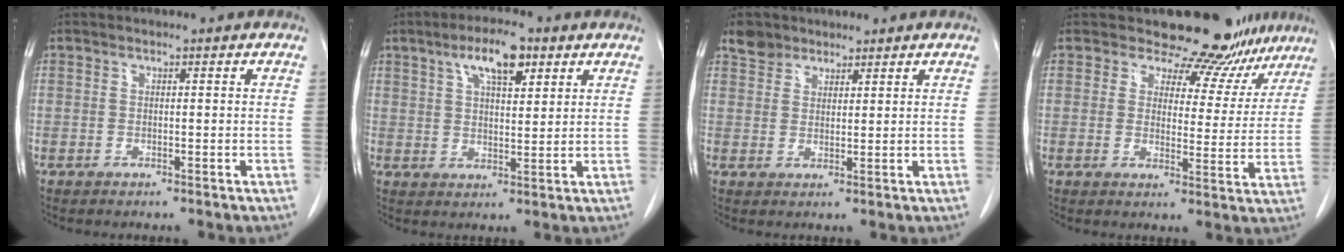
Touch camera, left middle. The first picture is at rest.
{"total": 7.7, "force": [4.3, 2.3, 6.0], "torque": [-0.108, 0.011, 0.072]}
{"total": 3.6, "force": [2.8, 2.2, 0.3], "torque": [-0.006, 0.012, 0.049]}
{"total": 12.4, "force": [11.4, 4.3, 2.3], "torque": [-0.003, -0.028, 0.121]}